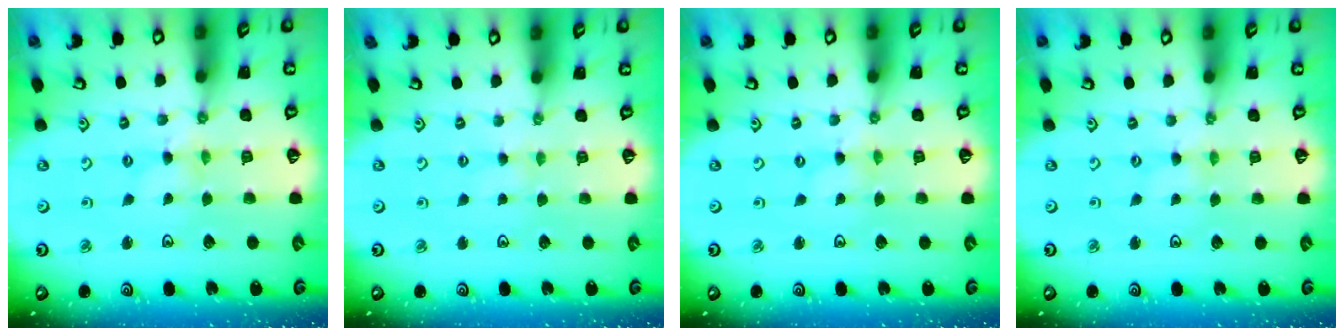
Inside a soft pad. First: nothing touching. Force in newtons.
{"total": 1.7, "press": 1.7, "slide": 0.3}
{"total": 0.0}
{"total": 0.0}